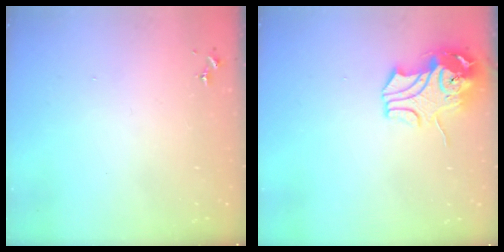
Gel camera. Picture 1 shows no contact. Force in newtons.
{"total": 11.2, "press": 11.0, "slide": 1.9}